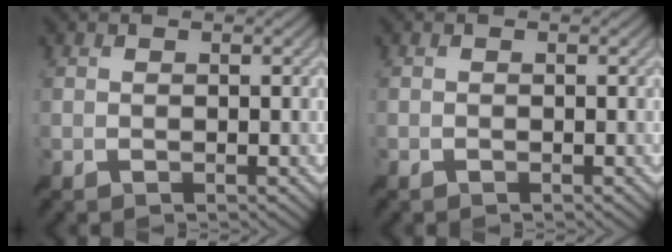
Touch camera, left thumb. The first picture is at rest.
{"total": 0.0}